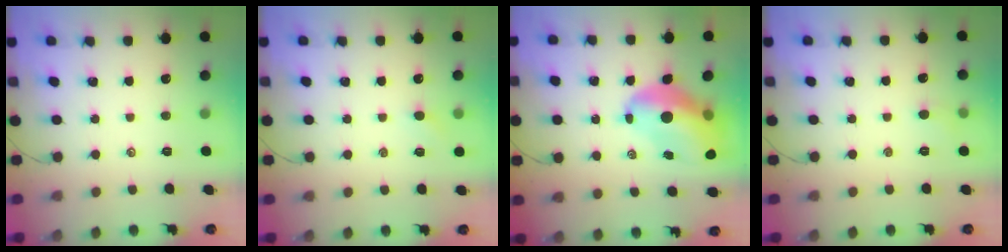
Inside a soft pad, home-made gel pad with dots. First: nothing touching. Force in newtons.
{"total": 3.3, "press": 3.1, "slide": 1.0}
{"total": 14.2, "press": 13.7, "slide": 4.0}
{"total": 3.9, "press": 3.8, "slide": 1.1}